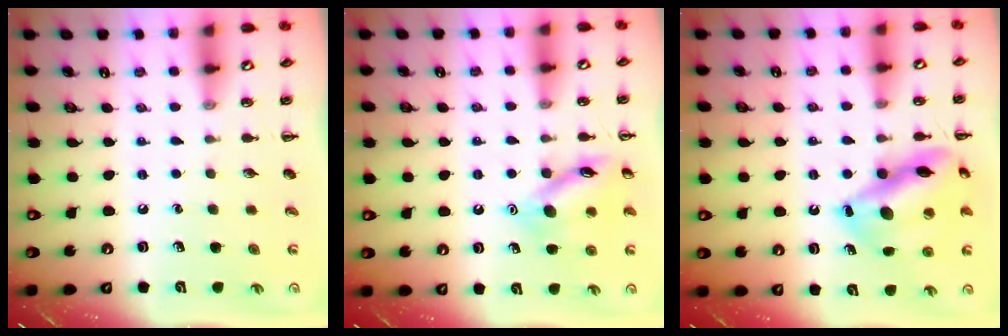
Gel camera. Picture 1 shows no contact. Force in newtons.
{"total": 12.9, "press": 12.9, "slide": 1.0}
{"total": 16.2, "press": 16.2, "slide": 1.5}